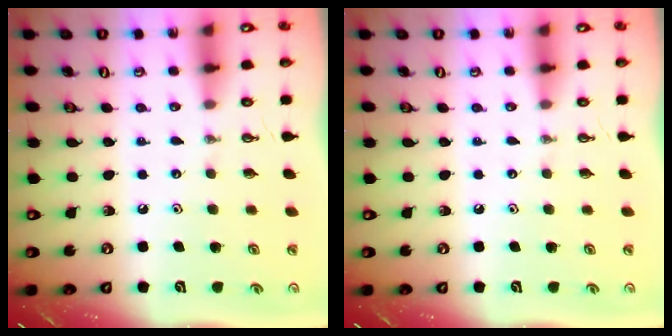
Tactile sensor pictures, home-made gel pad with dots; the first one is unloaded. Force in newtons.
{"total": 0.0}